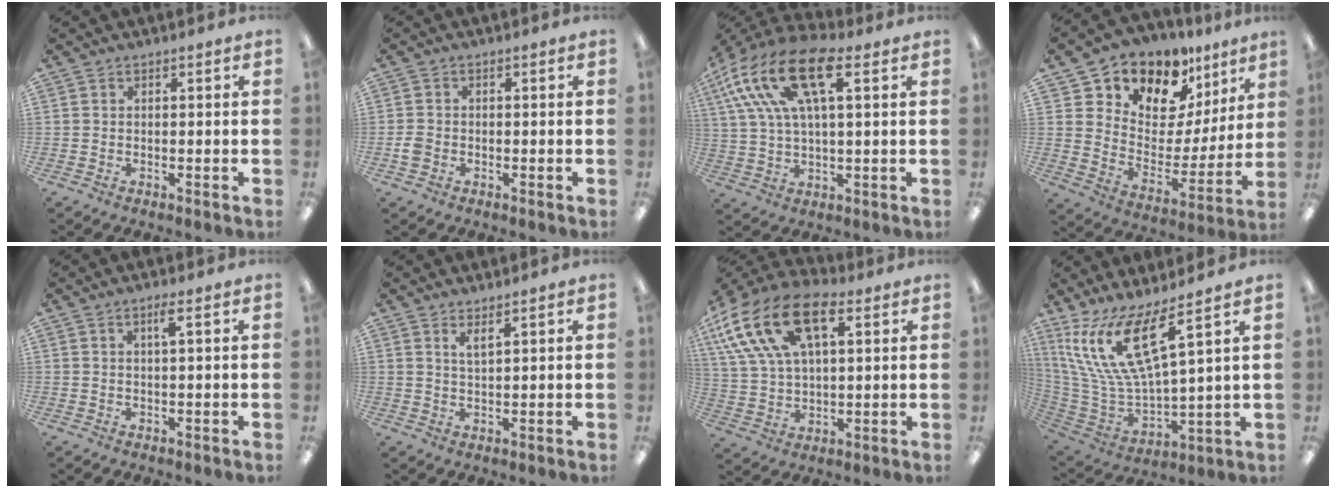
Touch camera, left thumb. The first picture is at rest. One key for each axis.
{"total": 2.4, "fx": -0.7, "fy": 2.0, "fz": 1.2, "tx": -0.018, "ty": 0.005, "tz": -0.012}
{"total": 19.4, "fx": 9.1, "fy": 8.4, "fz": 14.9, "tx": -0.311, "ty": -0.016, "tz": 0.156}
{"total": 11.9, "fx": 9.6, "fy": 6.8, "fz": 1.6, "tx": -0.033, "ty": -0.099, "tz": 0.177}
{"total": 2.3, "fx": 1.3, "fy": 0.2, "fz": 1.9, "tx": -0.042, "ty": 0.003, "tz": 0.020}
{"total": 2.7, "fx": 2.1, "fy": 0.4, "fz": 1.6, "tx": -0.028, "ty": -0.005, "tz": 0.035}
{"total": 20.5, "fx": 9.5, "fy": 11.6, "fz": 14.1, "tx": -0.279, "ty": -0.032, "tz": 0.167}
{"total": 18.2, "fx": 10.5, "fy": 5.5, "fz": 13.9, "tx": -0.315, "ty": -0.052, "tz": 0.181}